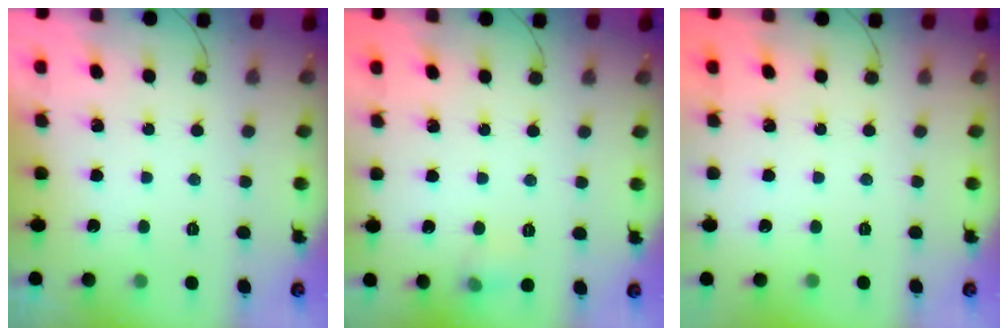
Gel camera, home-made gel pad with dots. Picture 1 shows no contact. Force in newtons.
{"total": 5.6, "press": 5.4, "slide": 1.7}
{"total": 0.0}